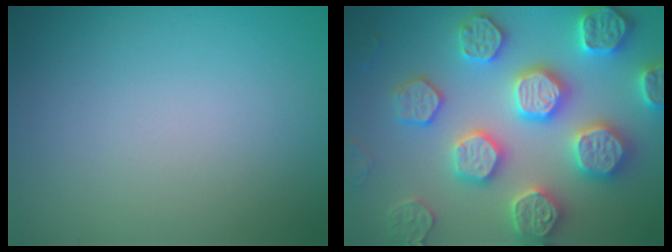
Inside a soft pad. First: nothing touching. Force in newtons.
{"total": 7.2, "press": 6.9, "slide": 1.7}